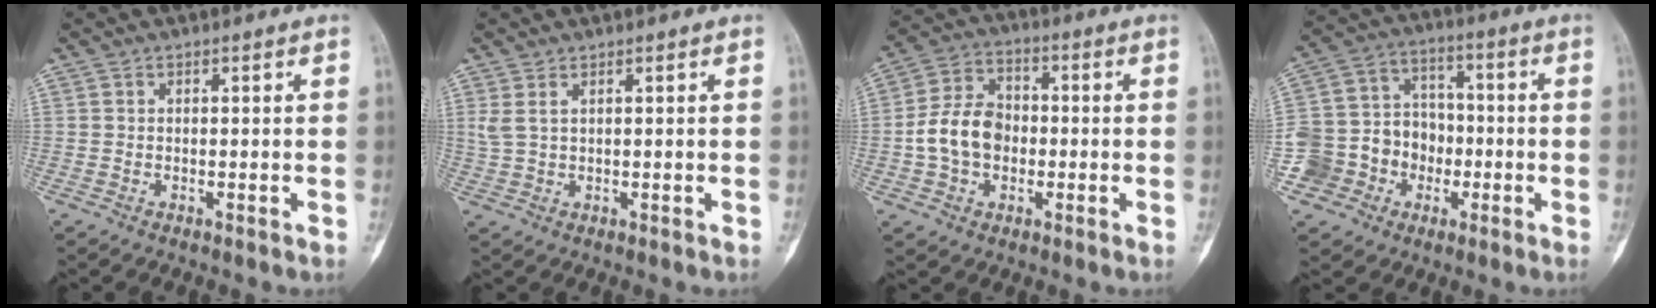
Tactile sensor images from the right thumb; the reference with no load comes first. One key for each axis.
{"total": 2.5, "fx": 1.2, "fy": 0.9, "fz": 2.0, "tx": -0.049, "ty": 0.006, "tz": 0.036}
{"total": 10.5, "fx": -1.4, "fy": 8.0, "fz": 6.7, "tx": -0.103, "ty": 0.027, "tz": -0.034}
{"total": 14.0, "fx": -4.5, "fy": 12.6, "fz": 4.3, "tx": -0.046, "ty": 0.062, "tz": -0.071}